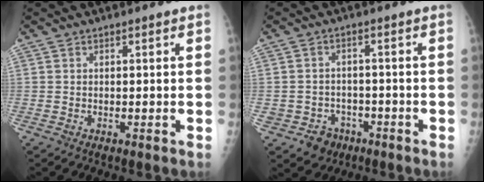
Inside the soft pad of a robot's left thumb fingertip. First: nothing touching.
{"total": 5.4, "force": [-2.7, 4.6, 1.0], "torque": [0.004, 0.017, -0.035]}